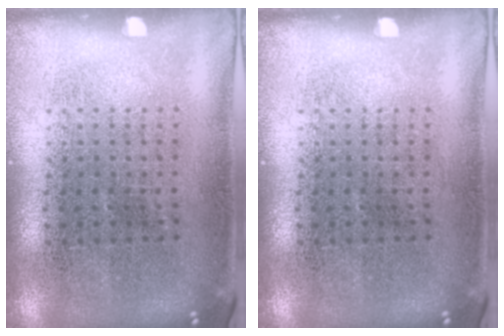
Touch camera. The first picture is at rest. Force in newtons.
{"total": 0.0}